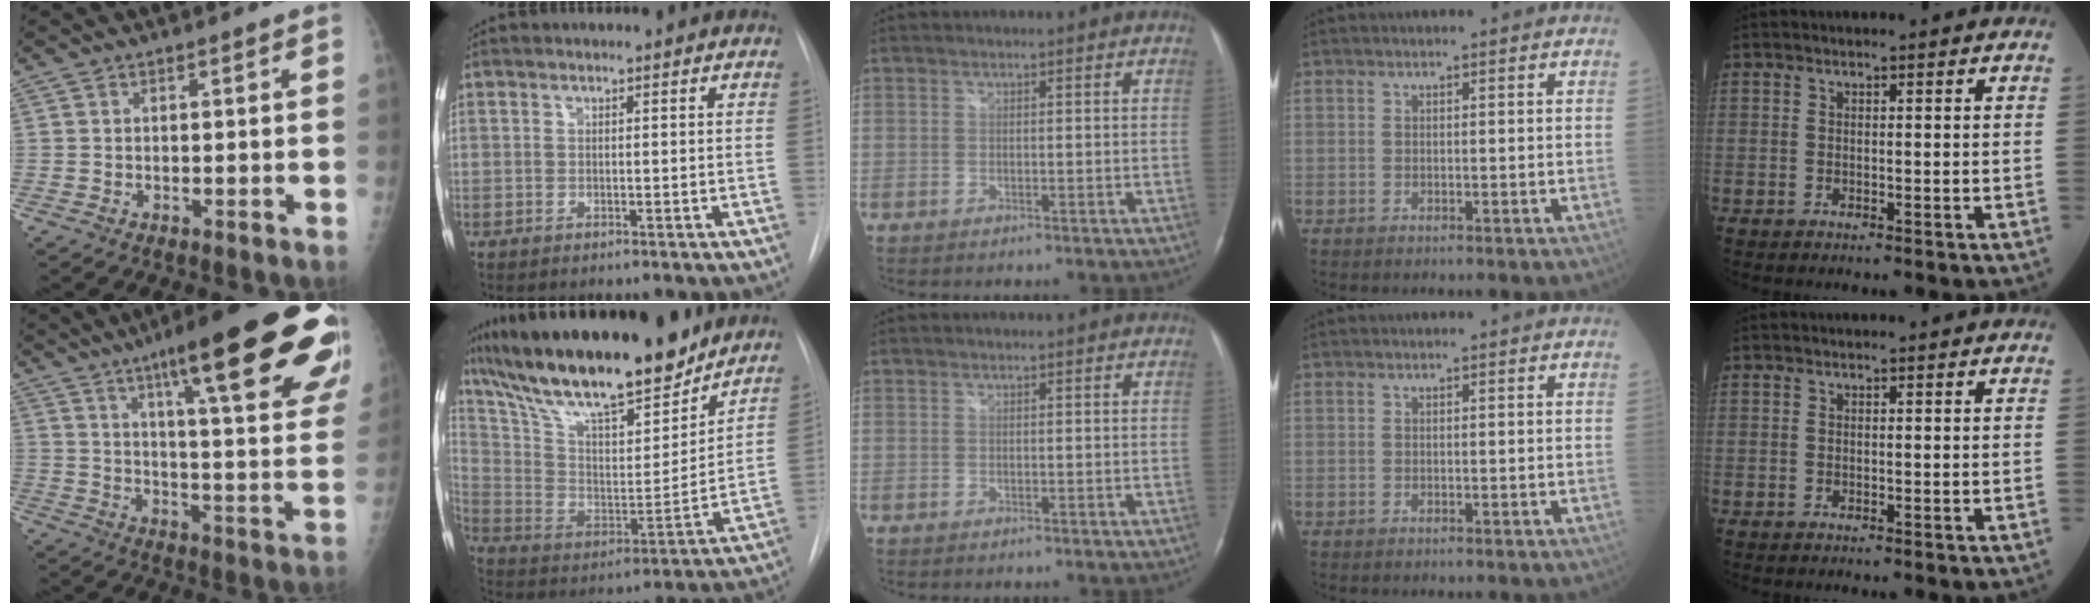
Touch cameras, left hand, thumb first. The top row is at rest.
{"thumb": {"total": 29.9, "force": [17.0, 5.2, 24.0], "torque": [-0.277, -0.035, 0.239]}, "index": {"total": 23.9, "force": [19.7, 5.2, 12.6], "torque": [-0.223, 0.000, 0.325]}}